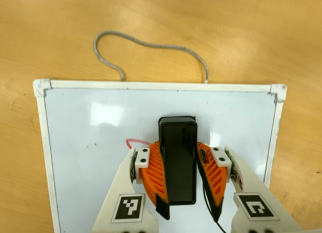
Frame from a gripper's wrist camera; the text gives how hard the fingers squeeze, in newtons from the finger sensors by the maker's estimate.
{"total": 12.7, "left": 12.1, "right": 13.3}